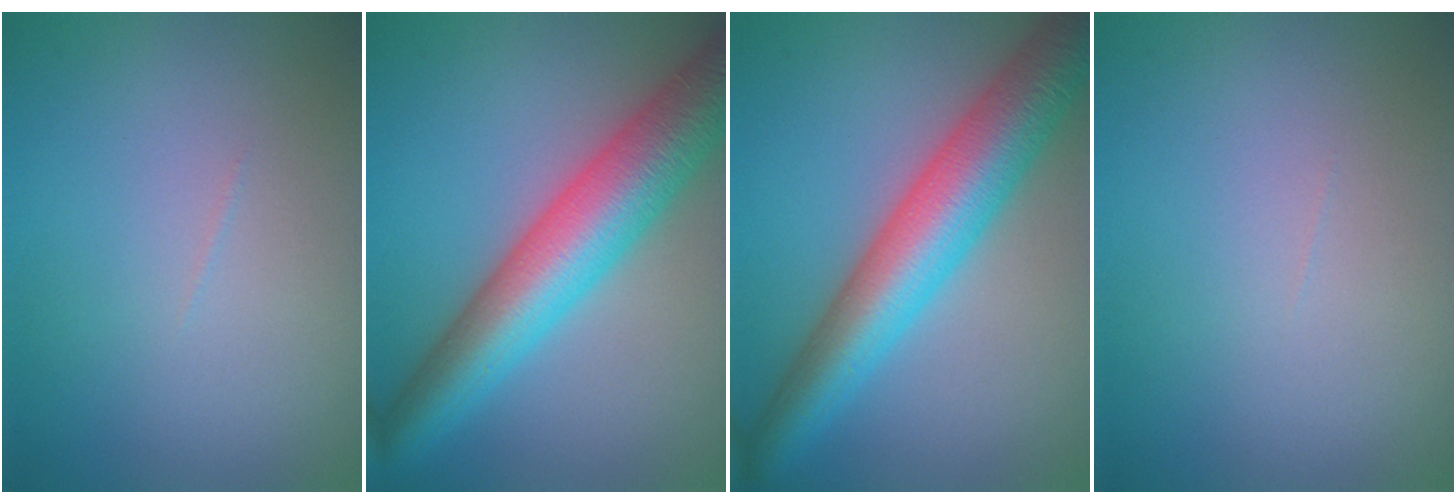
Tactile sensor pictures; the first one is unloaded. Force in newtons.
{"total": 9.7, "press": 9.7, "slide": 0.3}
{"total": 8.9, "press": 8.9, "slide": 0.2}
{"total": 0.0}